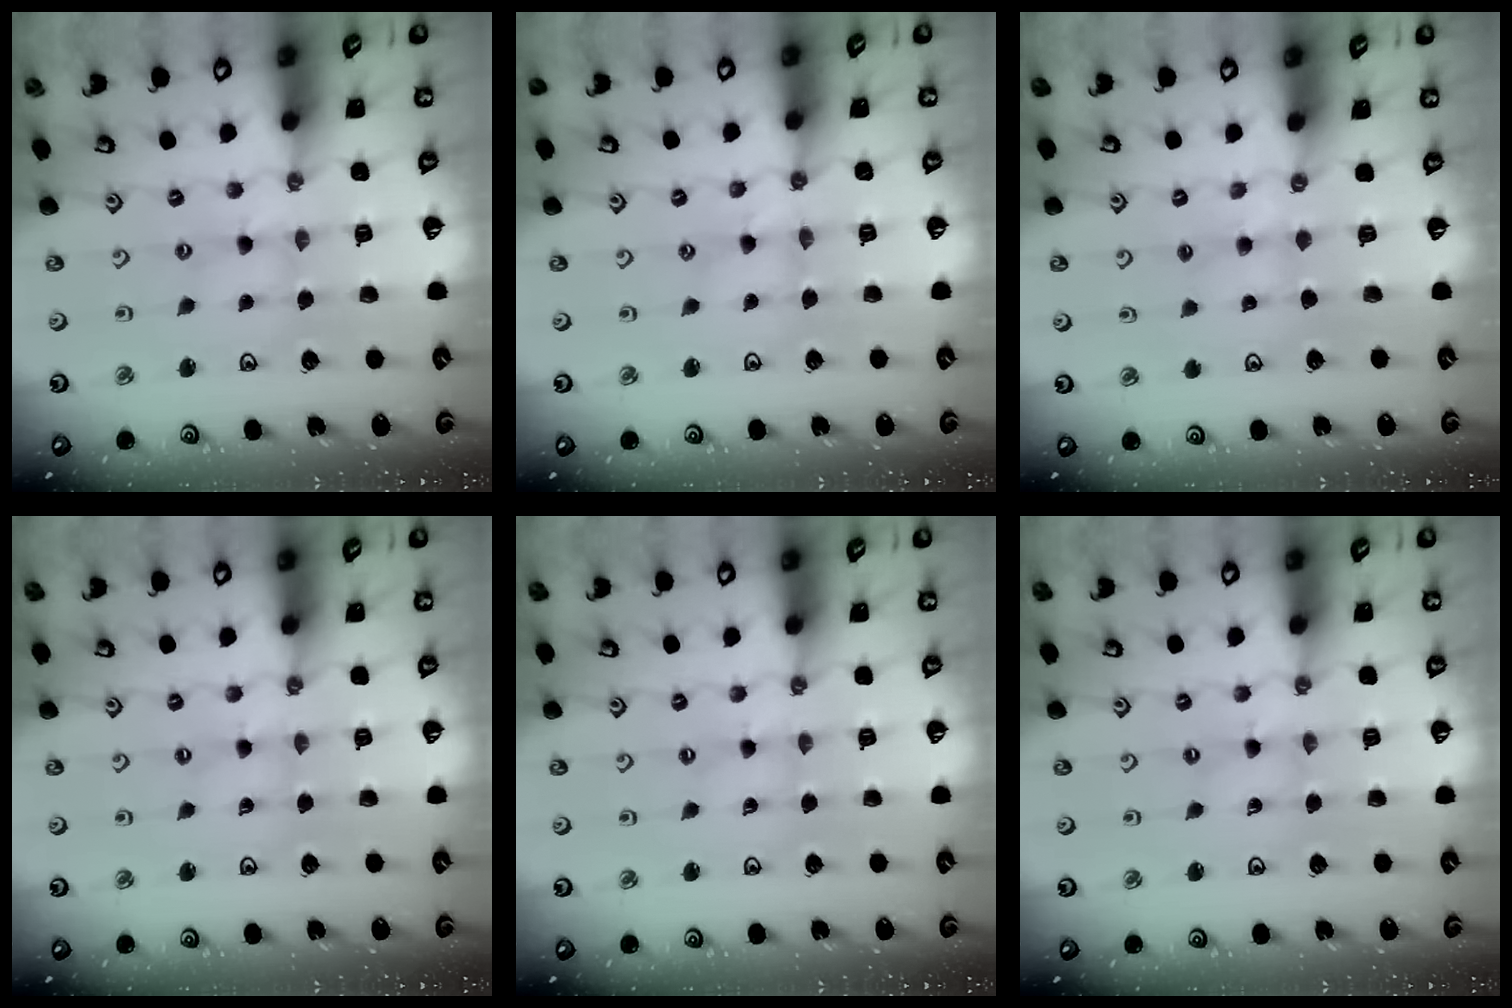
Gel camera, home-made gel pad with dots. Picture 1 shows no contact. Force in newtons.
{"total": 0.0}
{"total": 2.4, "press": 2.4, "slide": 0.4}
{"total": 0.0}
{"total": 0.0}
{"total": 0.0}